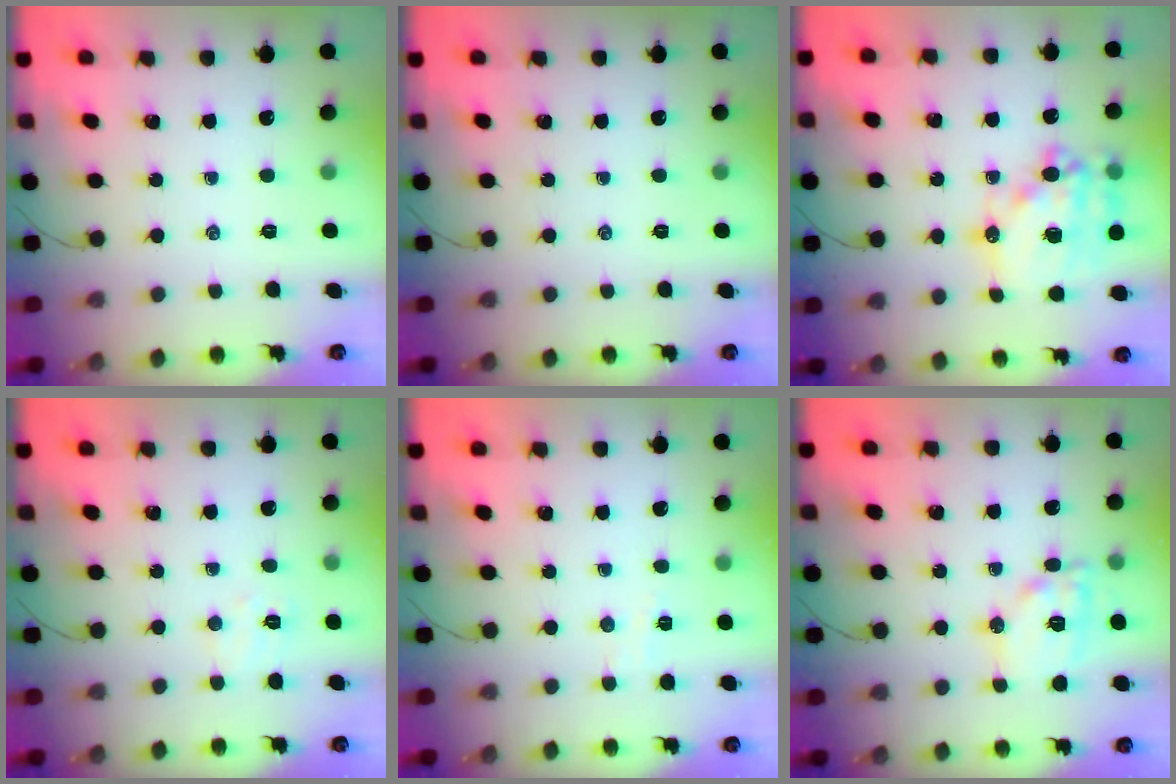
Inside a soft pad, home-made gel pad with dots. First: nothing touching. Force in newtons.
{"total": 0.0}
{"total": 19.5, "press": 19.1, "slide": 3.9}
{"total": 5.7, "press": 5.6, "slide": 1.2}
{"total": 2.9, "press": 2.7, "slide": 1.0}
{"total": 12.5, "press": 12.4, "slide": 1.2}